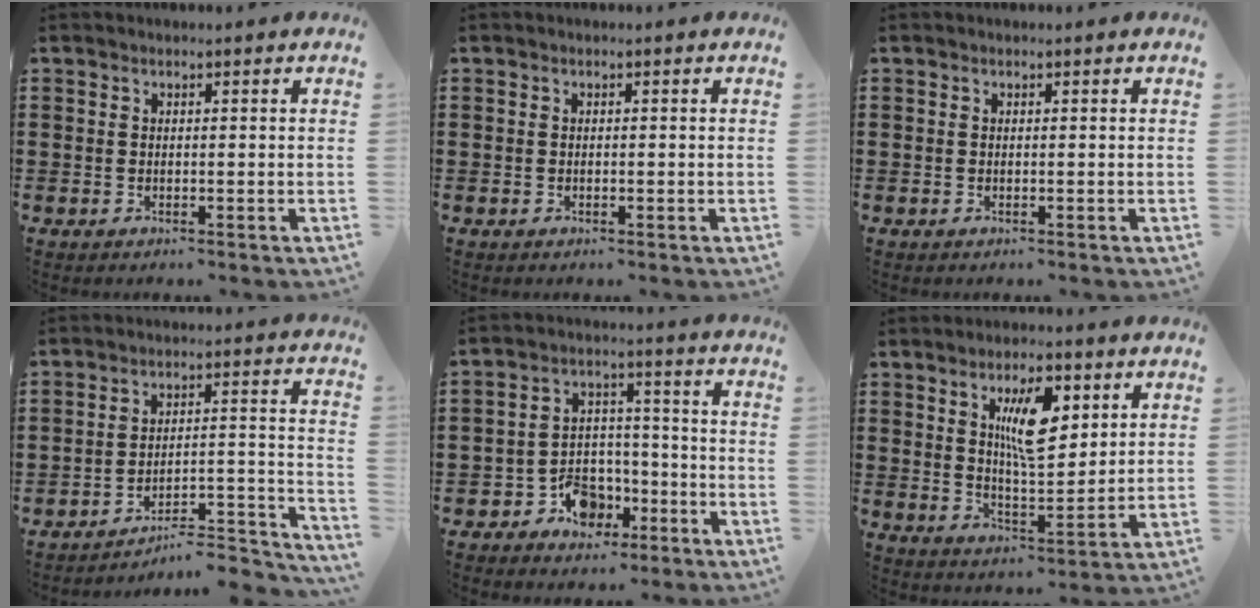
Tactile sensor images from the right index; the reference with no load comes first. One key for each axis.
{"total": 0.0}
{"total": 0.0}
{"total": 5.9, "fx": -5.6, "fy": 0.5, "fz": 1.8, "tx": -0.027, "ty": -0.005, "tz": -0.112}
{"total": 6.5, "fx": -3.7, "fy": 4.7, "fz": 2.4, "tx": -0.043, "ty": 0.026, "tz": -0.064}
{"total": 9.0, "fx": 3.5, "fy": 3.3, "fz": 7.6, "tx": -0.131, "ty": 0.000, "tz": 0.054}